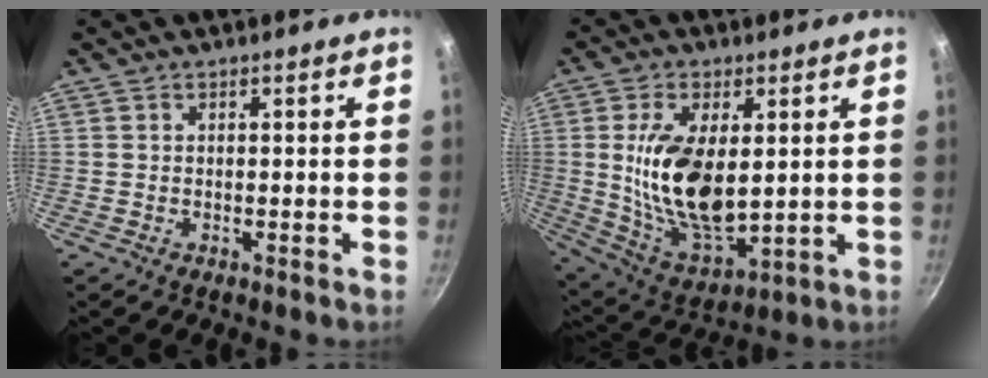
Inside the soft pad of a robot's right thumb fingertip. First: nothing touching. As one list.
[{"total": 16.8, "force": [2.1, 8.7, 14.3], "torque": [-0.250, -0.022, 0.053]}]